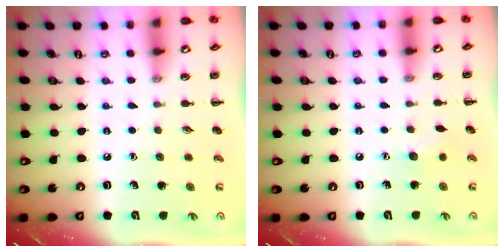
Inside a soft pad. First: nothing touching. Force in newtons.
{"total": 5.2, "press": 5.1, "slide": 1.4}